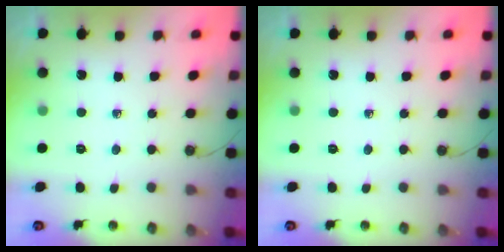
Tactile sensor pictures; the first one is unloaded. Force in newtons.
{"total": 0.0}